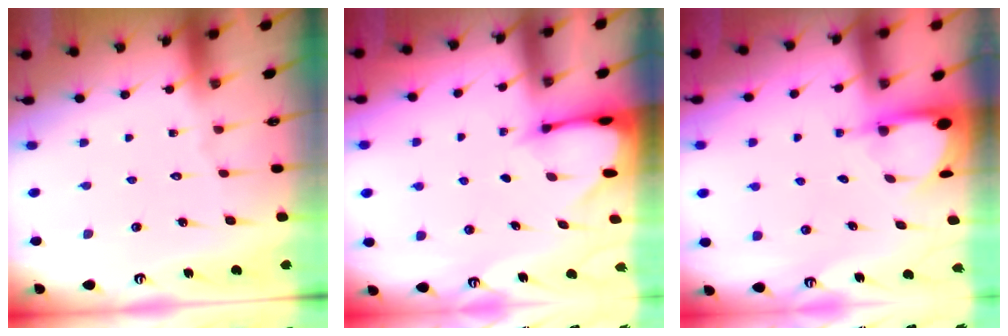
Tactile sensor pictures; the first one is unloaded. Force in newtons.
{"total": 2.6, "press": 2.6, "slide": 0.3}
{"total": 3.4, "press": 3.4, "slide": 0.2}